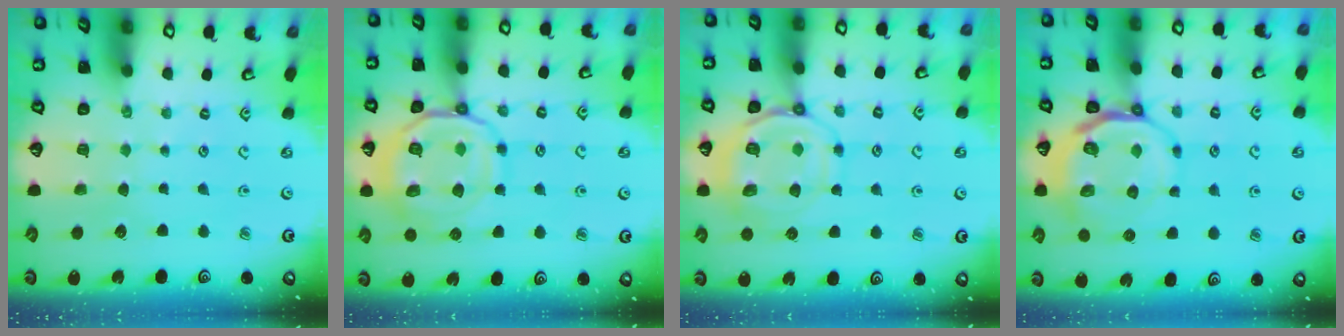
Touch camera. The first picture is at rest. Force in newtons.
{"total": 15.3, "press": 15.3, "slide": 1.4}
{"total": 10.0, "press": 9.9, "slide": 1.1}
{"total": 9.7, "press": 9.5, "slide": 2.3}